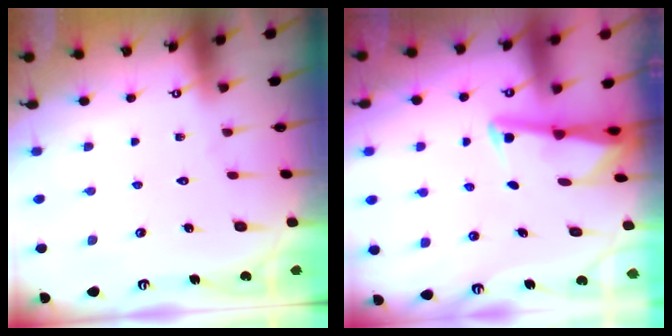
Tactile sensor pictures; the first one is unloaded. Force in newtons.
{"total": 4.0, "press": 3.9, "slide": 0.6}